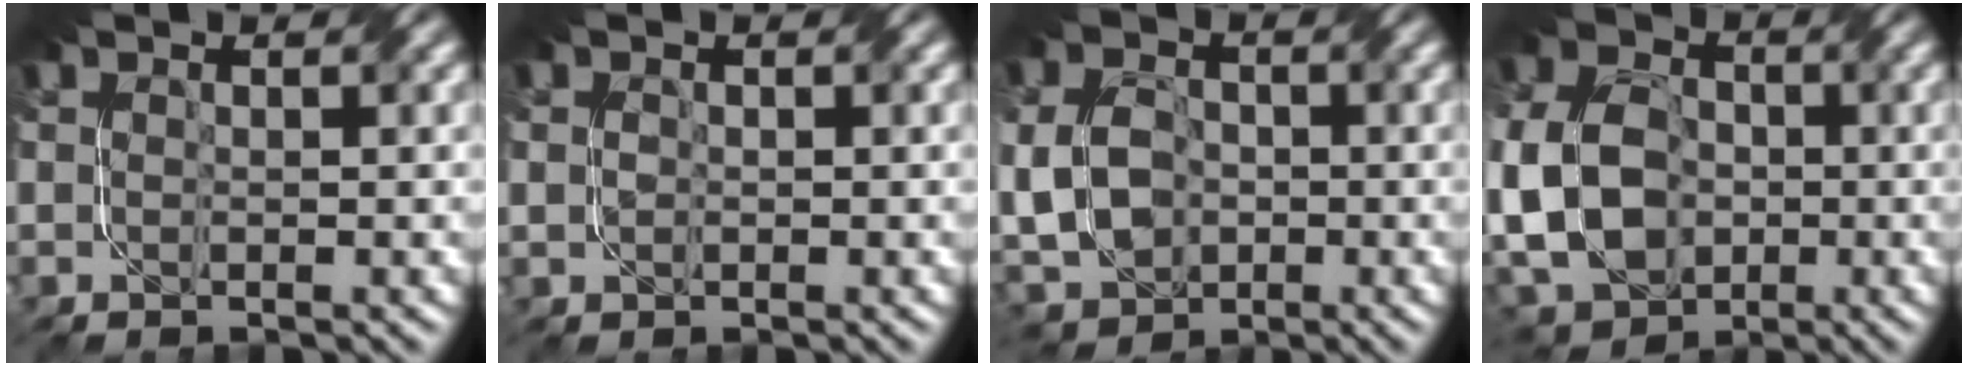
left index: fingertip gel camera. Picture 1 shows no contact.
{"total": 1.2, "force": [-0.1, 1.0, 0.6], "torque": [-0.022, 0.000, 0.004]}
{"total": 8.0, "force": [-2.0, 5.9, 5.0], "torque": [-0.099, -0.004, -0.057]}
{"total": 12.5, "force": [-3.0, 9.1, 8.1], "torque": [-0.165, -0.012, -0.066]}